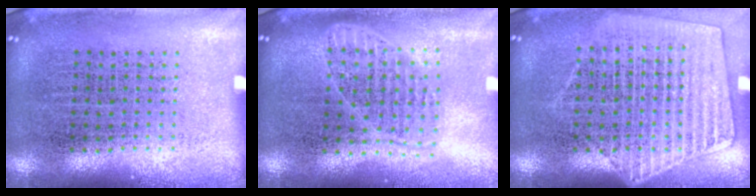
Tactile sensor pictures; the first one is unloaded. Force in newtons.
{"total": 1.7, "press": 1.4, "slide": 0.9}
{"total": 1.6, "press": 1.5, "slide": 0.6}